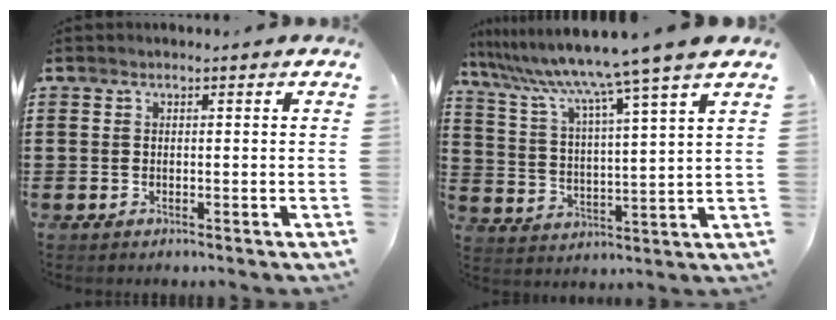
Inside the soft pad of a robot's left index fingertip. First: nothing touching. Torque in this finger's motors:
{"motor_torque": [0.78, 0.83, 0.04, 0.01]}